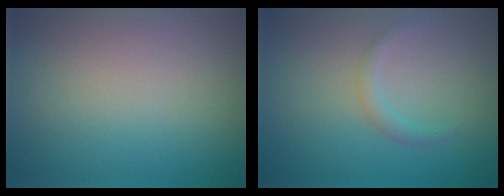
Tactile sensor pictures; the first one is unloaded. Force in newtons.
{"total": 1.1, "press": 1.1, "slide": 0.2}